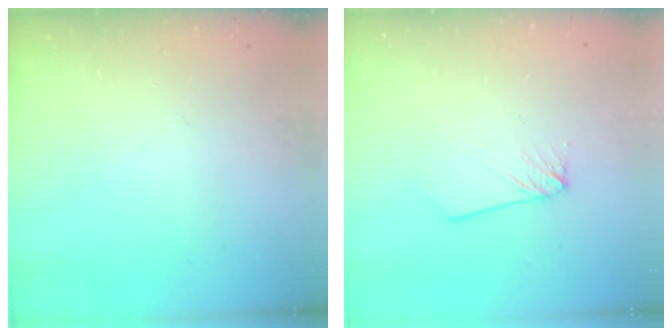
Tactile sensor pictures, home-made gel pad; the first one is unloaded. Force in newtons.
{"total": 3.1, "press": 3.0, "slide": 0.3}